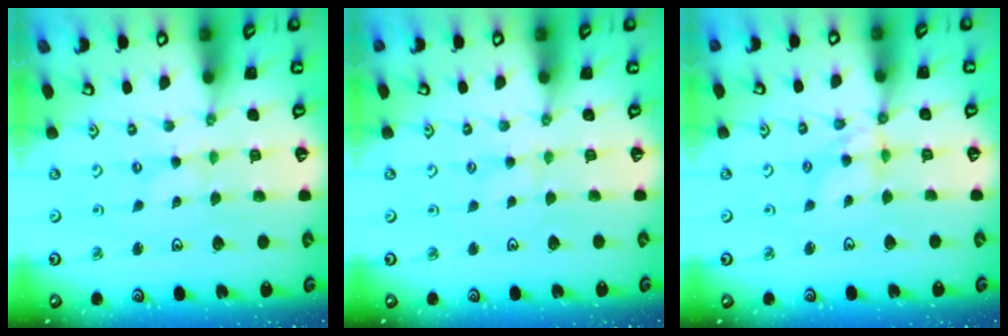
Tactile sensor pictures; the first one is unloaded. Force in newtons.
{"total": 1.8, "press": 1.8, "slide": 0.4}
{"total": 6.7, "press": 6.7, "slide": 0.6}